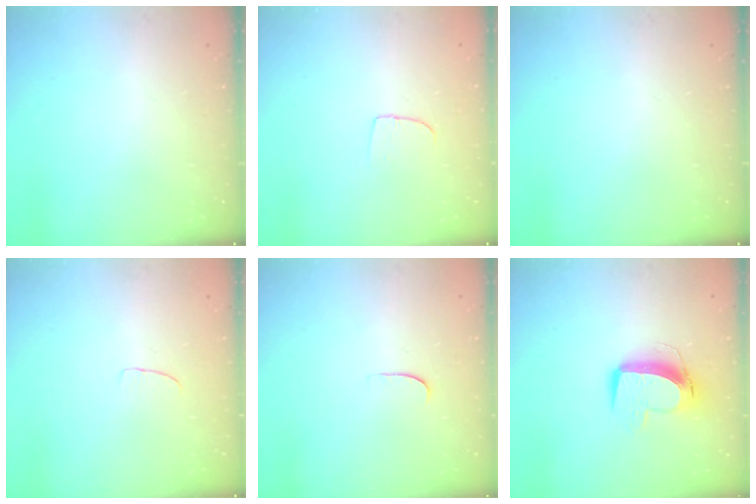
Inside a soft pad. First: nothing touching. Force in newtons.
{"total": 5.6, "press": 5.6, "slide": 0.4}
{"total": 0.0}
{"total": 2.6, "press": 2.6, "slide": 0.2}
{"total": 4.3, "press": 4.3, "slide": 0.2}
{"total": 10.6, "press": 10.5, "slide": 1.2}